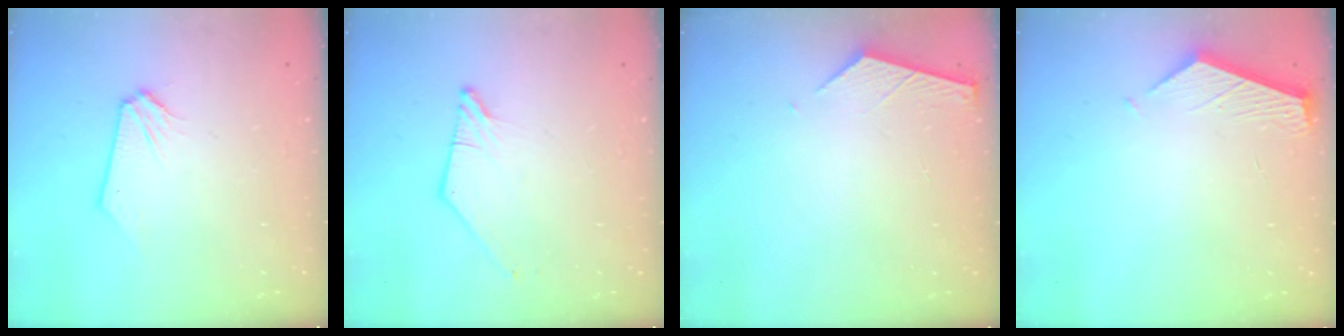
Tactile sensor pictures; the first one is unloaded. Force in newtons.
{"total": 1.8, "press": 1.7, "slide": 0.3}
{"total": 3.5, "press": 3.4, "slide": 0.3}
{"total": 4.0, "press": 4.0, "slide": 0.4}